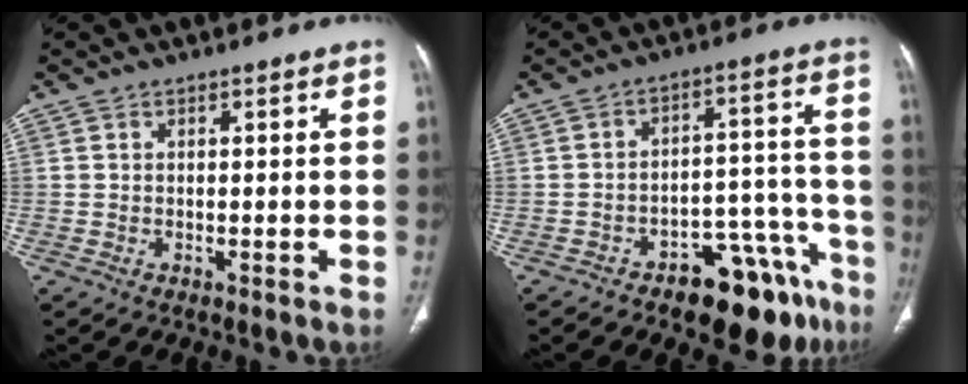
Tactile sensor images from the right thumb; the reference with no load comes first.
{"total": 14.8, "force": [-10.1, 6.8, 8.5], "torque": [-0.058, 0.093, -0.140]}